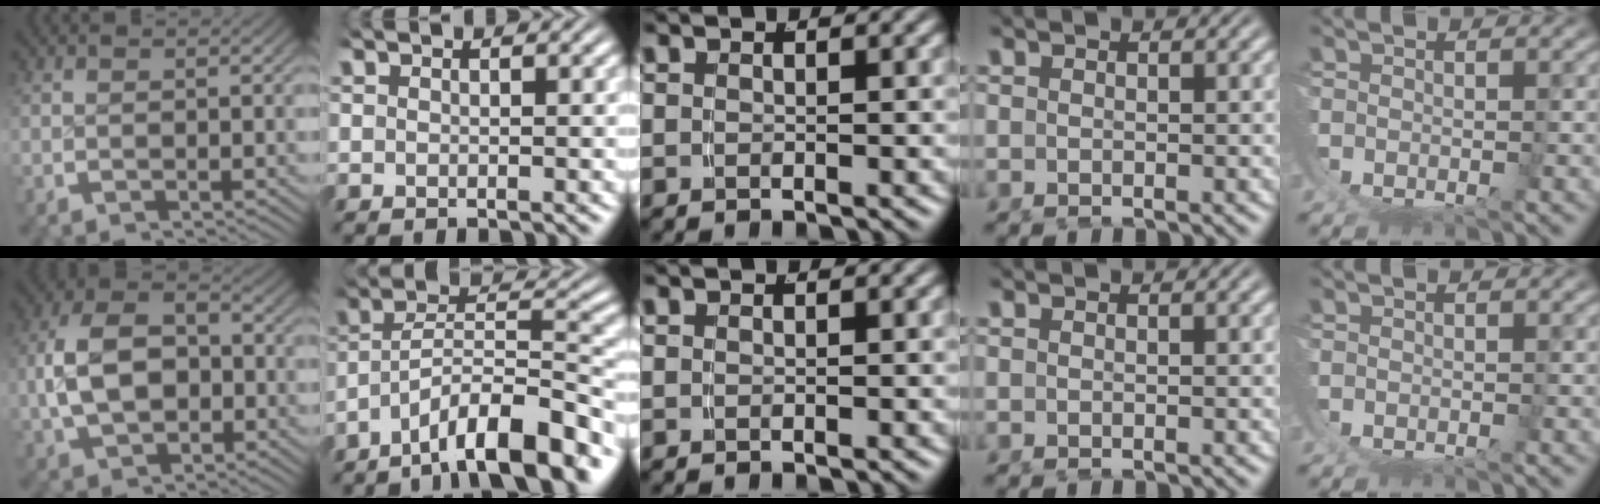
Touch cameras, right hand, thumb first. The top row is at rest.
{"thumb": {"total": 10.0, "force": [-0.1, 7.0, 7.2], "torque": [-0.144, -0.018, 0.010]}, "index": {"total": 8.3, "force": [-4.1, 3.1, 6.5], "torque": [-0.099, -0.006, -0.062]}}